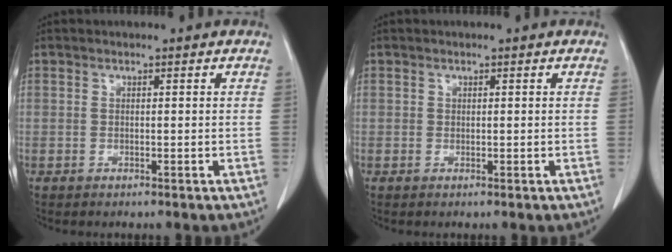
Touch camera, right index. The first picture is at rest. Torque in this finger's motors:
{"motor_torque": [0.00, 0.05, -0.01, 0.00]}